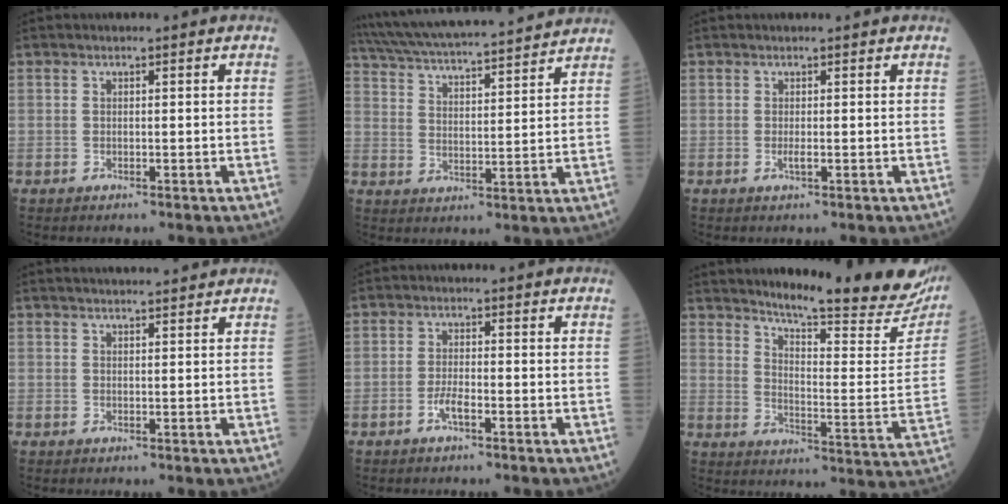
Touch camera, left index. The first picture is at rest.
{"total": 20.6, "force": [18.9, 1.3, 8.0], "torque": [-0.144, 0.023, 0.284]}
{"total": 1.1, "force": [0.5, 0.1, 1.0], "torque": [-0.025, 0.004, 0.008]}
{"total": 8.2, "force": [7.7, 0.7, 2.9], "torque": [-0.040, 0.027, 0.100]}
{"total": 2.1, "force": [-1.1, 0.3, 1.7], "torque": [-0.037, -0.001, -0.025]}
{"total": 24.8, "force": [21.8, 1.6, 11.8], "torque": [-0.177, -0.097, 0.274]}